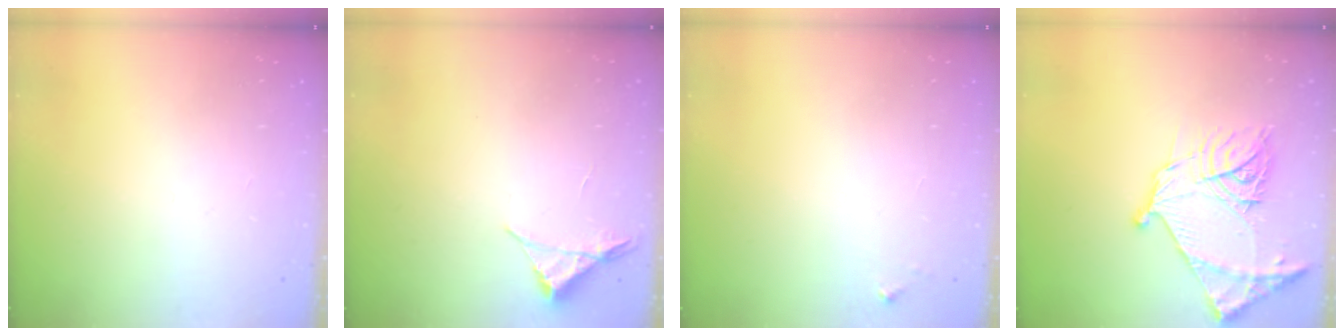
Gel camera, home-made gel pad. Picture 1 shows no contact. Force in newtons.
{"total": 3.5, "press": 3.5, "slide": 0.6}
{"total": 2.8, "press": 2.8, "slide": 0.2}
{"total": 19.4, "press": 19.3, "slide": 2.0}